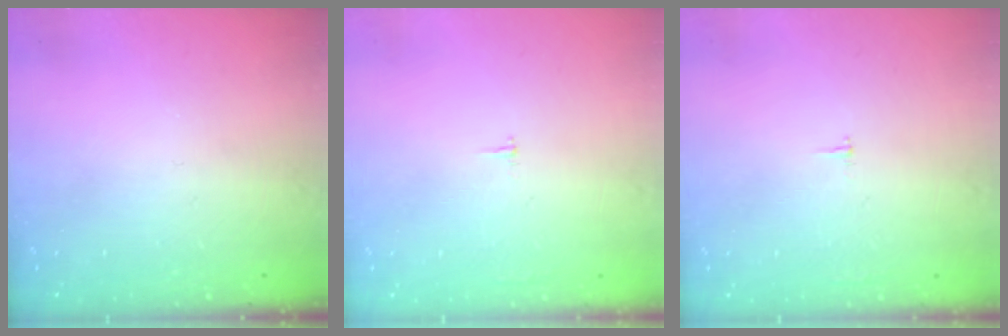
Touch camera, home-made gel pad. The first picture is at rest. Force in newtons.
{"total": 1.8, "press": 1.8, "slide": 0.1}
{"total": 1.8, "press": 1.8, "slide": 0.1}